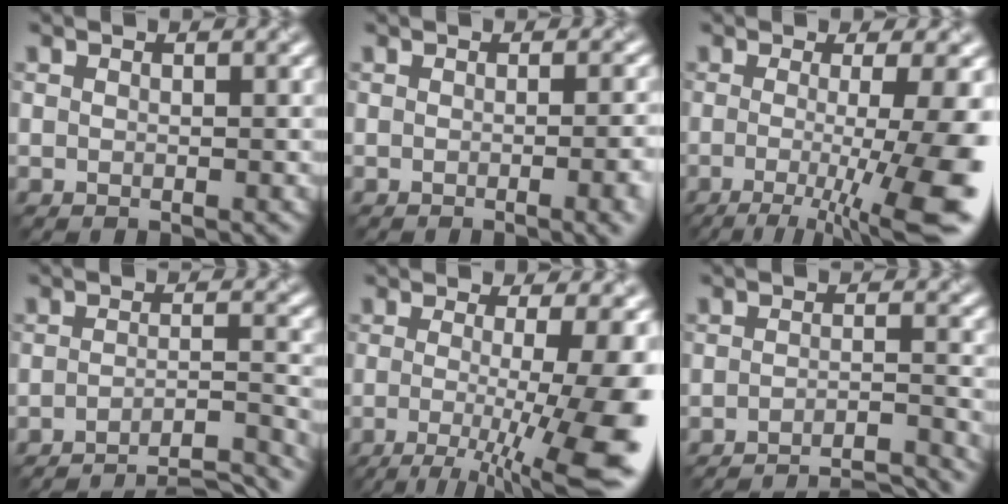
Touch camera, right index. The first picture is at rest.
{"total": 5.8, "force": [-1.3, 2.3, 5.2], "torque": [-0.030, 0.000, -0.011]}
{"total": 9.8, "force": [-2.0, 2.2, 9.3], "torque": [-0.125, -0.022, -0.030]}
{"total": 9.8, "force": [-8.7, 2.0, 4.0], "torque": [-0.043, 0.012, -0.103]}
{"total": 11.9, "force": [-2.3, 3.0, 11.3], "torque": [-0.148, -0.019, -0.026]}
{"total": 9.3, "force": [-8.6, 1.8, 3.1], "torque": [-0.026, 0.008, -0.107]}